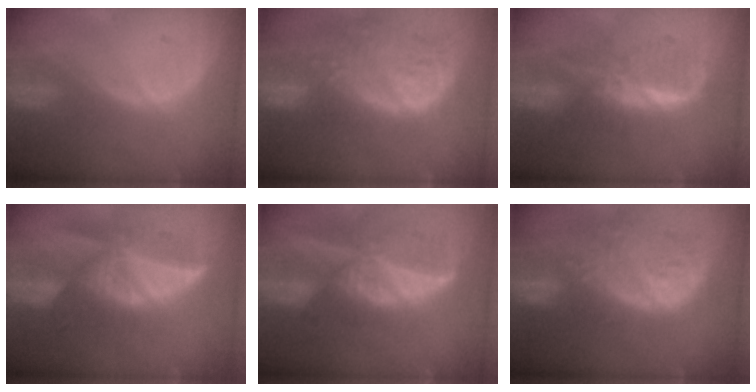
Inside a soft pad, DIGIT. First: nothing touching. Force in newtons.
{"total": 14.4, "press": 11.8, "slide": 8.2}
{"total": 5.9, "press": 5.9, "slide": 0.8}
{"total": 8.4, "press": 7.9, "slide": 2.9}
{"total": 9.4, "press": 8.2, "slide": 4.6}
{"total": 13.4, "press": 11.3, "slide": 7.3}